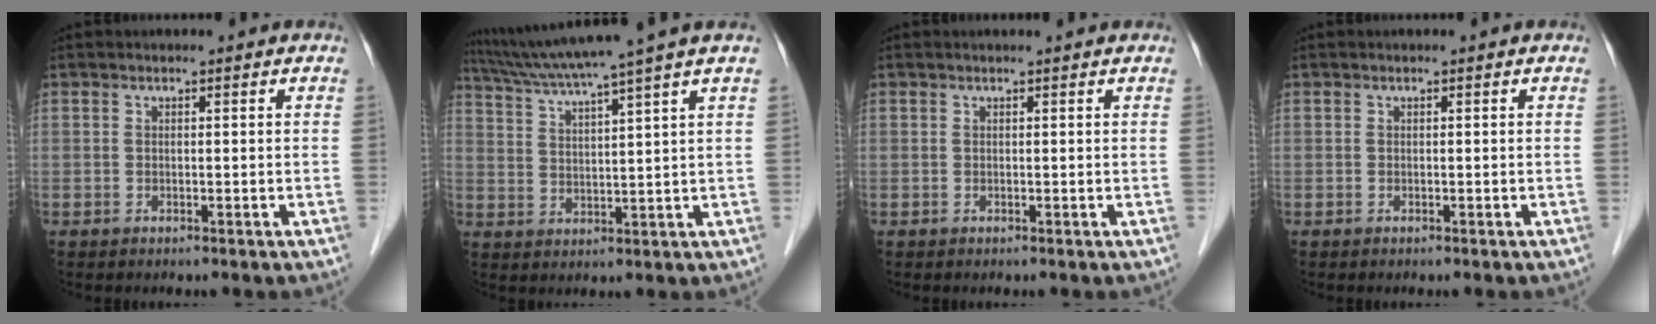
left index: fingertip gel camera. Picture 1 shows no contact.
{"total": 11.8, "force": [9.6, -2.6, 6.2], "torque": [-0.111, 0.003, 0.155]}
{"total": 1.2, "force": [1.1, 0.0, 0.2], "torque": [-0.007, 0.007, 0.015]}
{"total": 0.0}